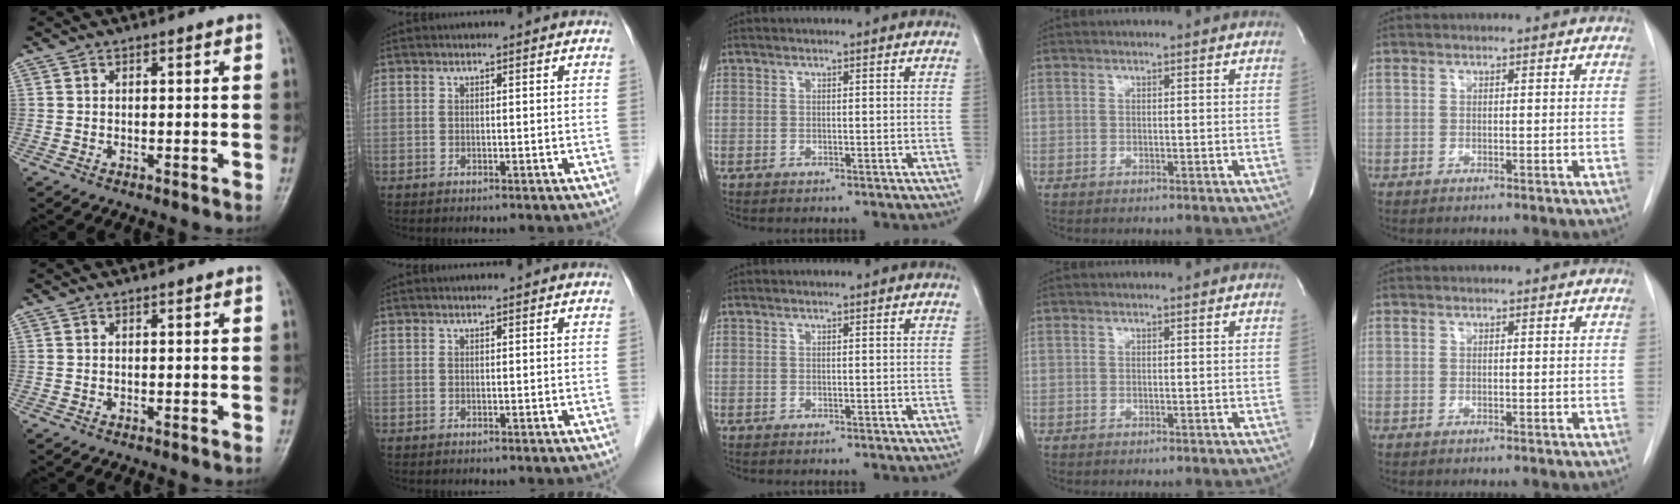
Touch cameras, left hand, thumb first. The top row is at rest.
{}